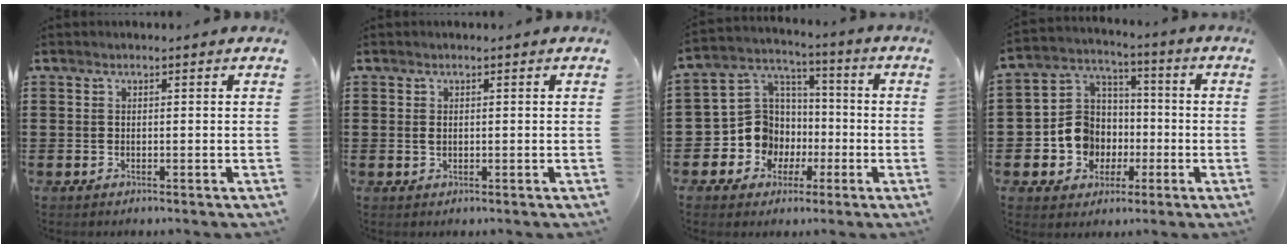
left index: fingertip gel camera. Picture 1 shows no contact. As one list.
[{"total": 0.7, "force": [0.0, 0.5, 0.6], "torque": [-0.014, 0.001, 0.000]}, {"total": 10.2, "force": [-2.3, 9.5, 2.9], "torque": [-0.111, 0.009, -0.039]}, {"total": 9.3, "force": [-1.7, 8.6, 2.9], "torque": [-0.105, 0.010, -0.029]}]